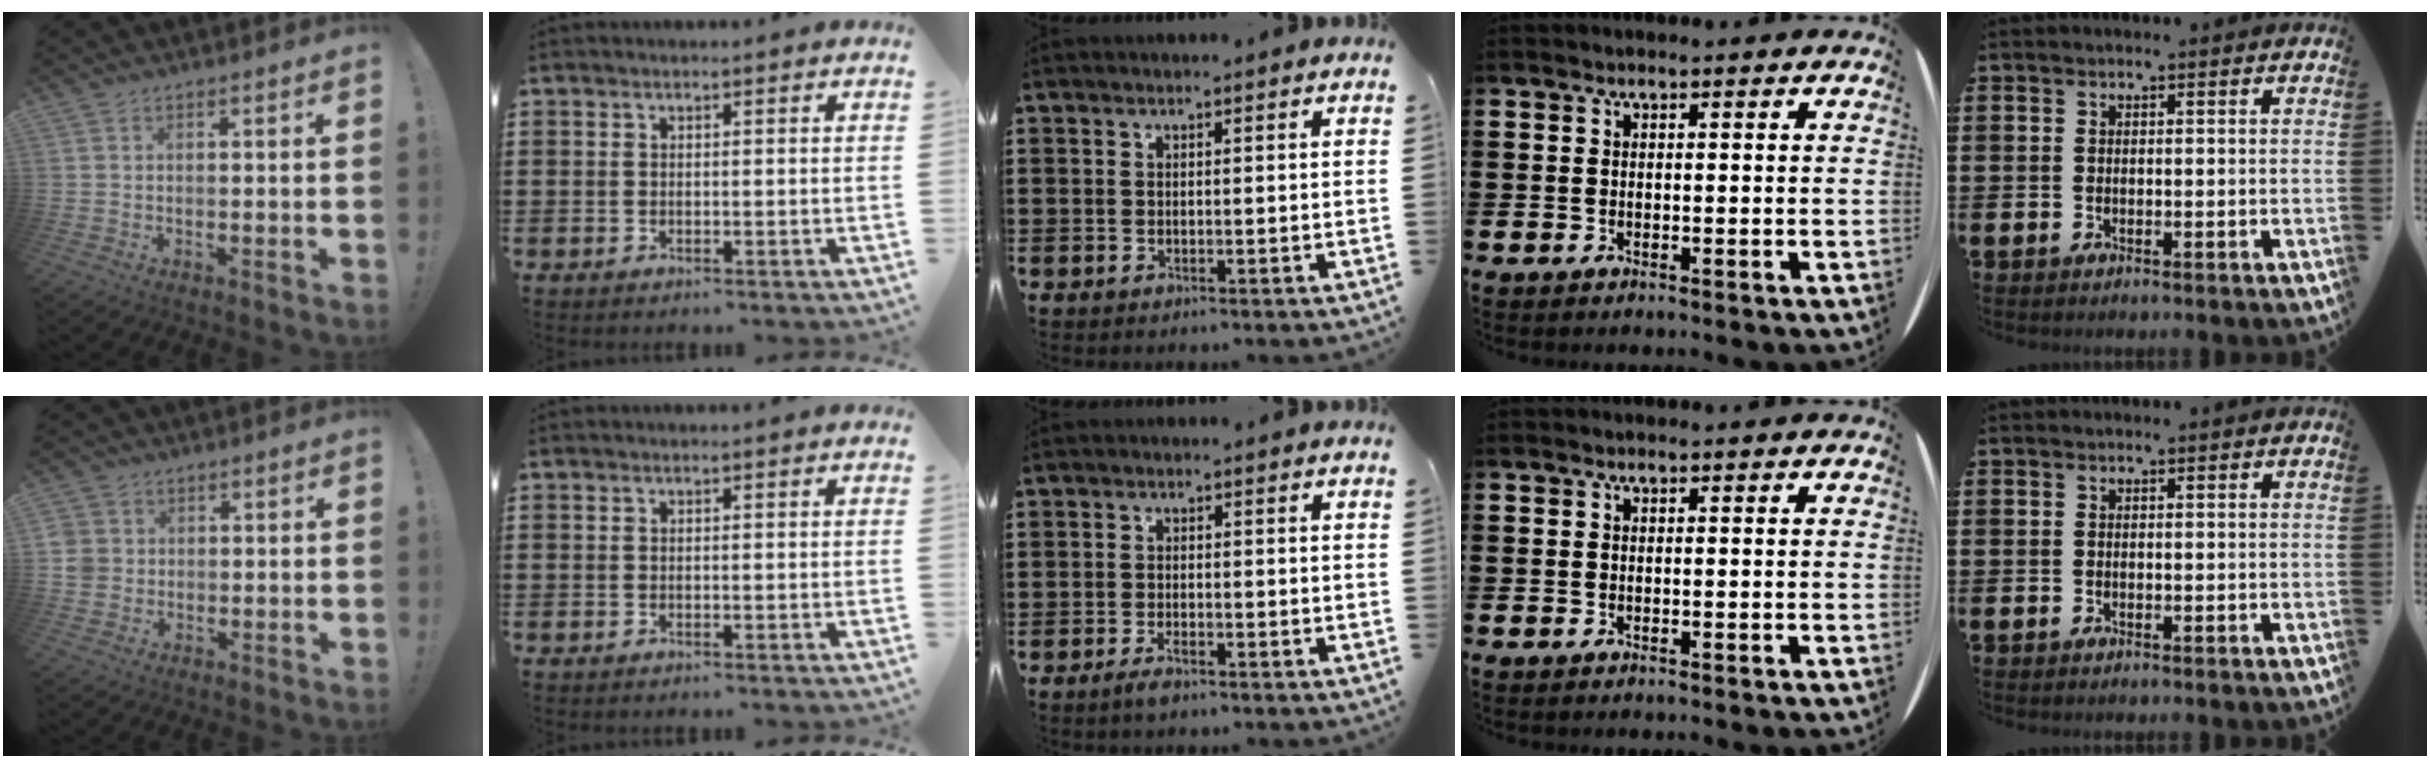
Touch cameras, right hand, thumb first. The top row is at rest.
{"thumb": {"total": 5.1, "force": [0.0, 4.8, 1.7], "torque": [-0.036, 0.004, 0.000]}, "middle": {"total": 2.0, "force": [-1.6, 0.5, 1.1], "torque": [-0.027, -0.001, -0.032]}}